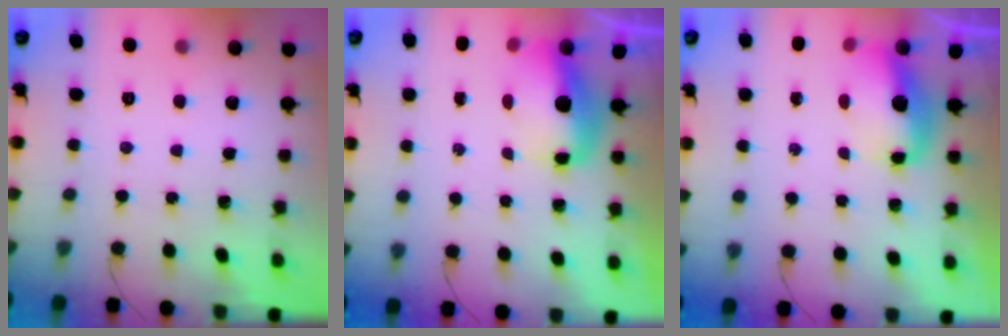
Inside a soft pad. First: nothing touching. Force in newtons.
{"total": 6.8, "press": 6.8, "slide": 0.8}
{"total": 7.1, "press": 7.1, "slide": 0.7}